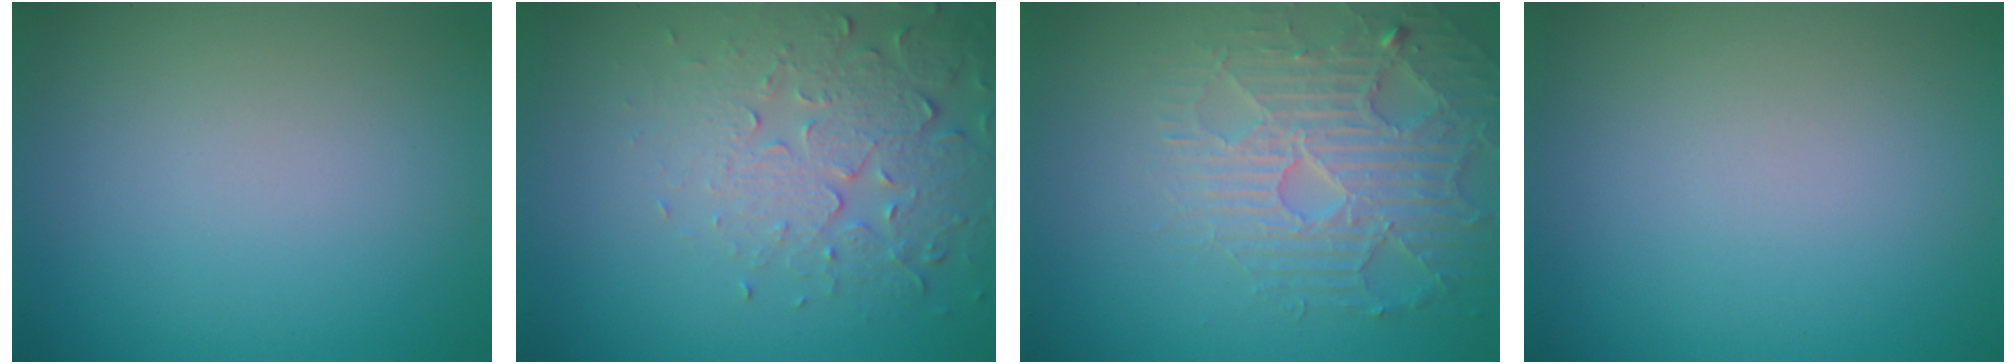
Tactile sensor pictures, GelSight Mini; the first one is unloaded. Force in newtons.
{"total": 5.1, "press": 3.7, "slide": 3.5}
{"total": 4.6, "press": 4.3, "slide": 1.7}
{"total": 0.0}